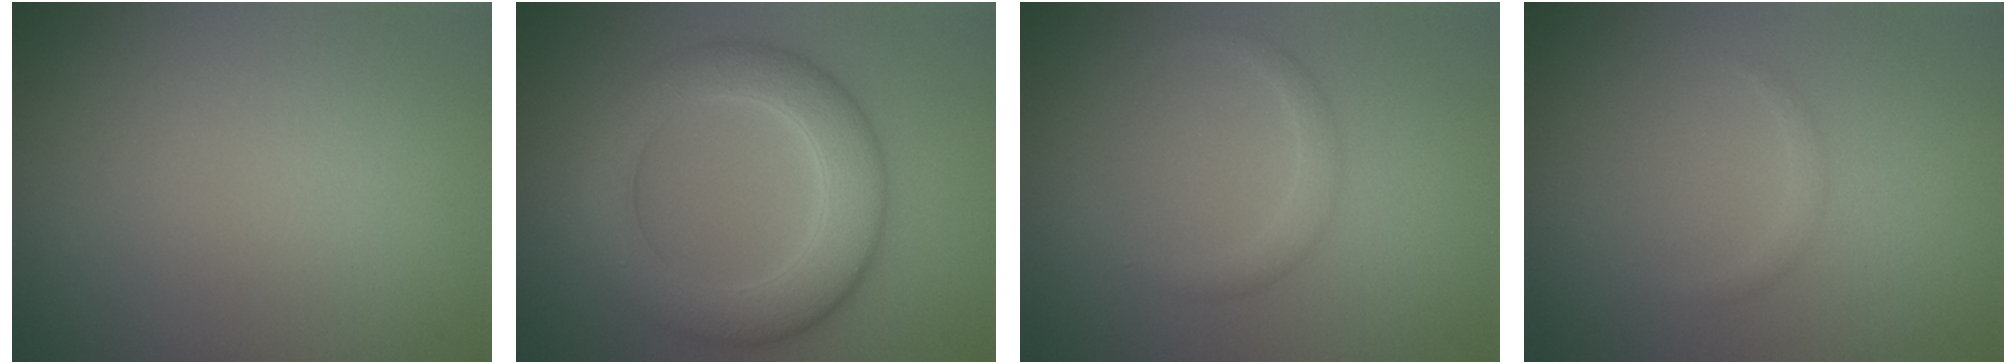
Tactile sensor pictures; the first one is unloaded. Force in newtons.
{"total": 6.4, "press": 6.4, "slide": 0.2}
{"total": 1.5, "press": 1.5, "slide": 0.1}
{"total": 0.7, "press": 0.7, "slide": 0.0}